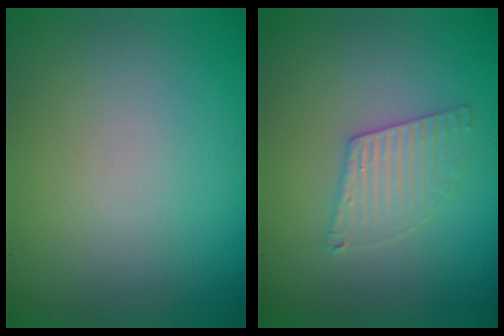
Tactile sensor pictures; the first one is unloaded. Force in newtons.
{"total": 2.5, "press": 2.5, "slide": 0.2}